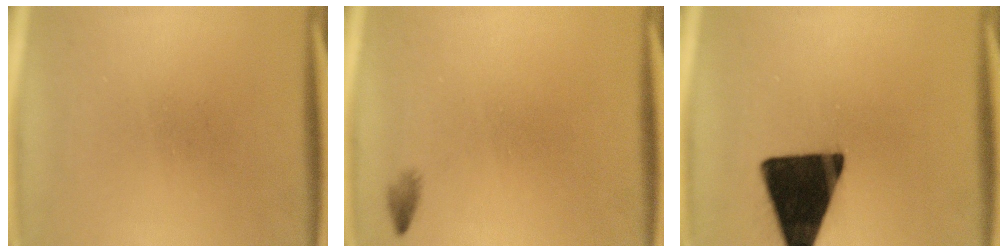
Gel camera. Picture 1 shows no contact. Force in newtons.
{"total": 0.8}
{"total": 18.9}